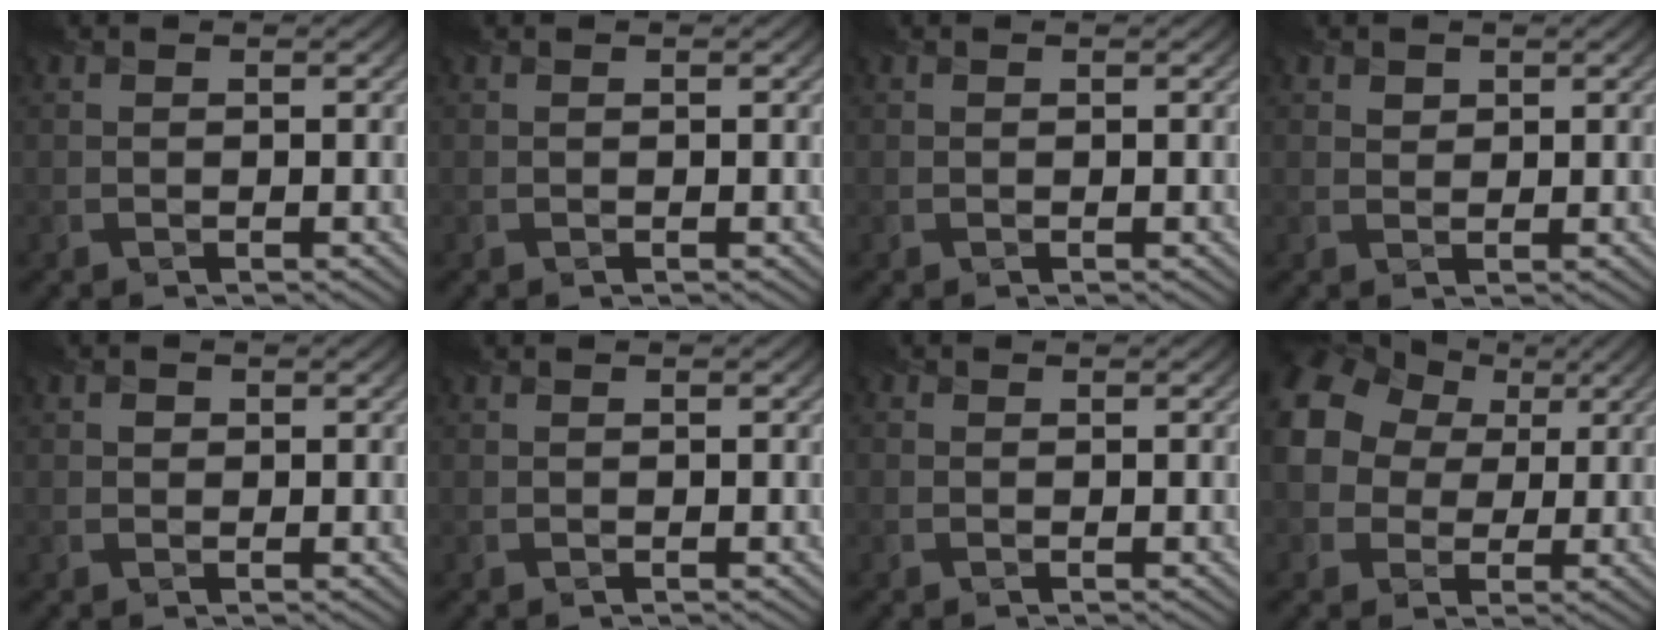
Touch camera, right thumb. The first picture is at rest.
{"total": 0.0}
{"total": 0.0}
{"total": 1.1, "force": [0.8, 0.7, 0.3], "torque": [-0.007, -0.002, 0.017]}
{"total": 0.7, "force": [0.2, 0.6, 0.2], "torque": [-0.003, -0.003, 0.002]}
{"total": 0.0}
{"total": 0.0}
{"total": 11.8, "force": [2.7, 9.7, 6.1], "torque": [-0.171, 0.020, 0.040]}